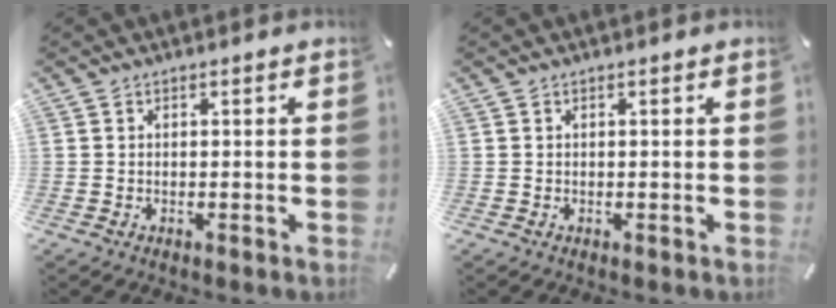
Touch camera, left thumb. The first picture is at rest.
{"total": 0.0}